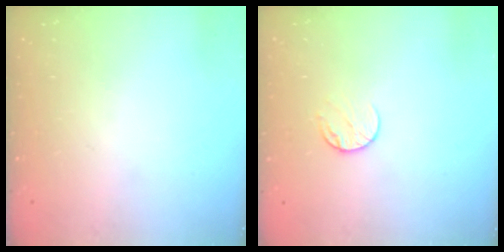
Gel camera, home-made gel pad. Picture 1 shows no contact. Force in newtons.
{"total": 6.5, "press": 6.4, "slide": 0.7}